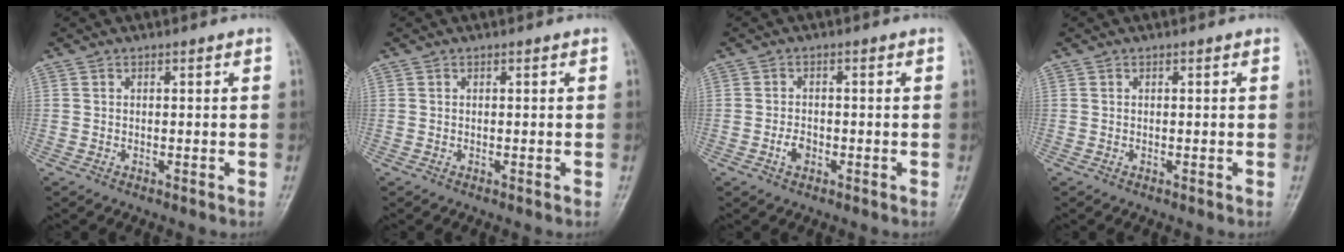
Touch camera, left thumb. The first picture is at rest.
{"total": 0.0}
{"total": 2.5, "force": [-1.0, 1.7, 1.5], "torque": [-0.023, 0.005, -0.020]}
{"total": 0.0}